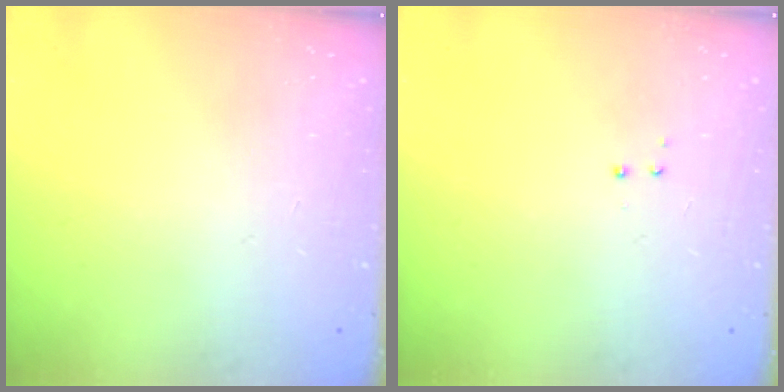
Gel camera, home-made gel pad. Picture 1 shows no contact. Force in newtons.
{"total": 2.9, "press": 2.8, "slide": 0.6}